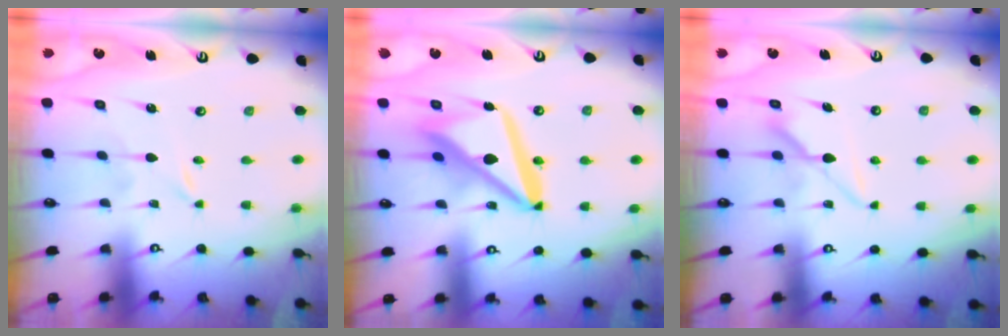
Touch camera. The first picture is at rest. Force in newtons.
{"total": 14.4, "press": 14.4, "slide": 1.5}
{"total": 8.3, "press": 8.3, "slide": 0.3}